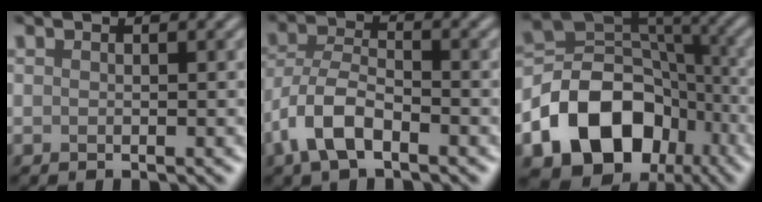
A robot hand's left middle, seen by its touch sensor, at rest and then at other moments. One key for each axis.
{"total": 5.1, "fx": -2.7, "fy": 2.3, "fz": 3.7, "tx": -0.073, "ty": 0.004, "tz": -0.062}
{"total": 13.3, "fx": -5.8, "fy": 9.8, "fz": 7.0, "tx": -0.136, "ty": 0.001, "tz": -0.105}